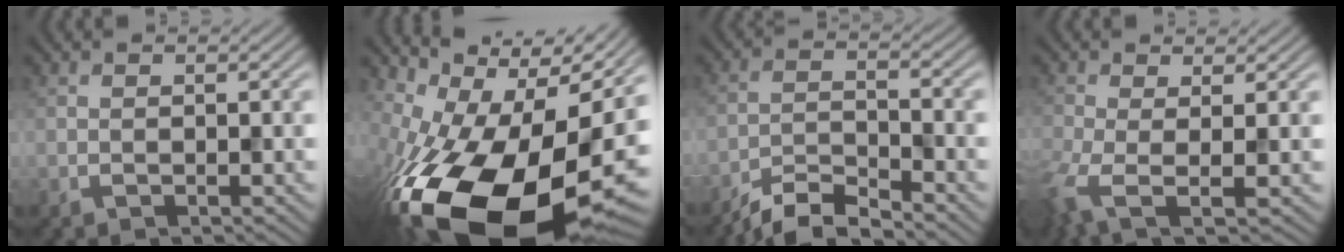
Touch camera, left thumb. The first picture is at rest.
{"total": 18.6, "force": [-6.9, 10.3, 13.9], "torque": [-0.268, -0.047, -0.098]}
{"total": 6.0, "force": [-5.7, 0.9, 1.8], "torque": [-0.031, -0.007, -0.109]}
{"total": 4.7, "force": [-2.0, 1.5, 4.0], "torque": [-0.099, -0.016, -0.039]}